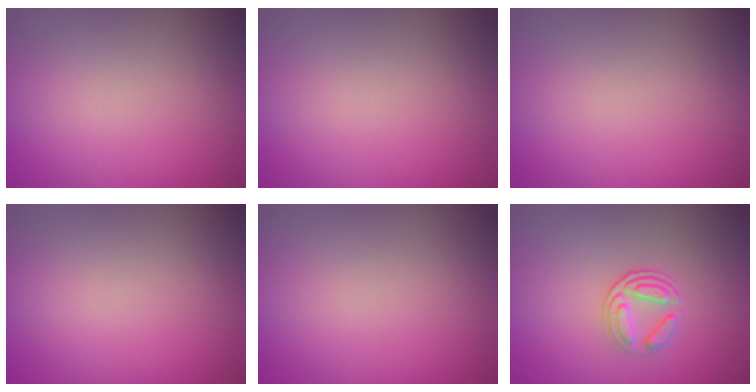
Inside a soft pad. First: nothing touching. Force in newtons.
{"total": 0.0}
{"total": 0.0}
{"total": 0.0}
{"total": 0.0}
{"total": 2.4, "press": 1.9, "slide": 1.5}